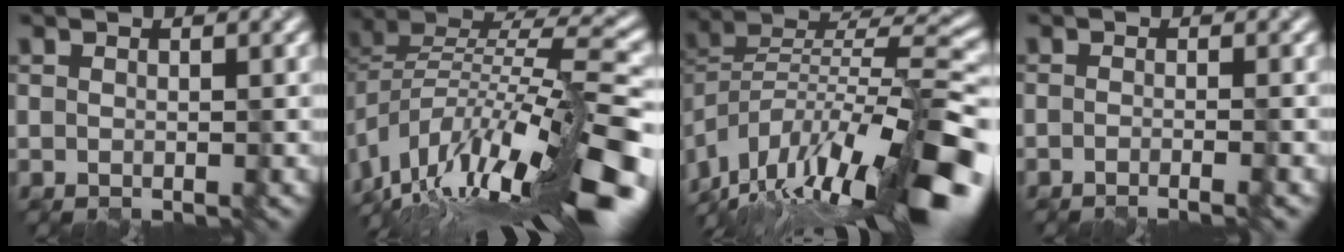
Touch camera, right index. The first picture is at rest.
{"total": 15.8, "force": [-8.9, 5.3, 11.9], "torque": [-0.222, 0.020, -0.154]}
{"total": 15.8, "force": [-9.8, 4.9, 11.4], "torque": [-0.212, 0.015, -0.166]}
{"total": 2.8, "force": [-1.4, 1.0, 2.1], "torque": [-0.006, 0.000, -0.027]}